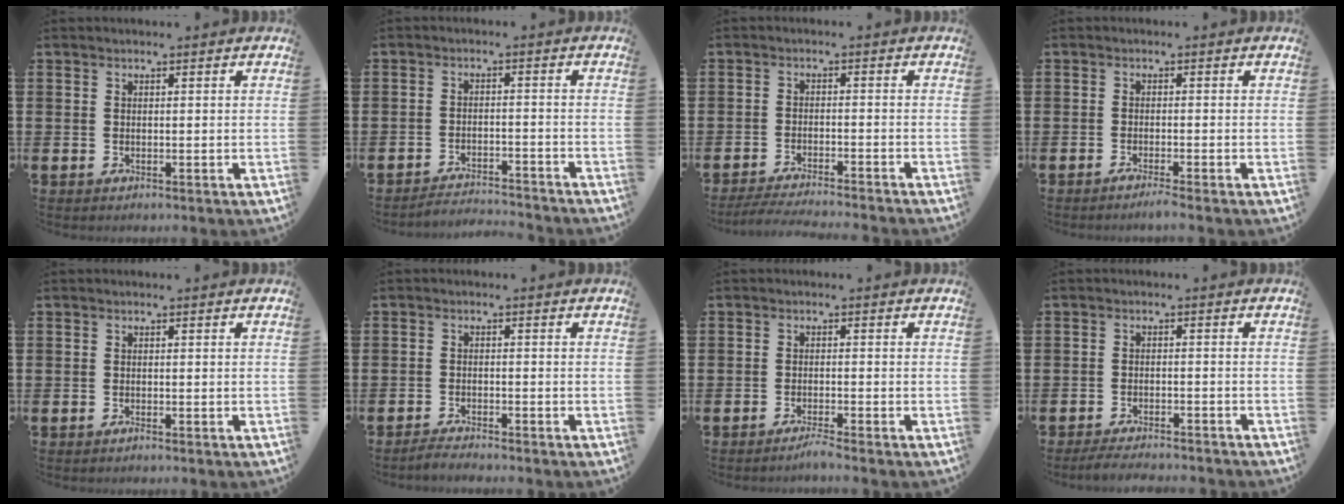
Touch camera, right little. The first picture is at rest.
{"total": 2.7, "force": [-2.7, -0.1, 0.0], "torque": [-0.004, 0.004, -0.058]}
{"total": 2.9, "force": [-2.7, -0.3, 0.9], "torque": [-0.013, -0.003, -0.053]}
{"total": 1.2, "force": [-0.9, -0.1, 0.8], "torque": [-0.012, -0.002, -0.017]}
{"total": 0.0}
{"total": 1.6, "force": [-1.6, -0.1, 0.3], "torque": [-0.007, 0.002, -0.031]}
{"total": 1.5, "force": [-1.3, -0.1, 0.8], "torque": [-0.012, 0.000, -0.024]}
{"total": 2.2, "force": [-2.2, 0.0, 0.6], "torque": [-0.010, 0.007, -0.043]}